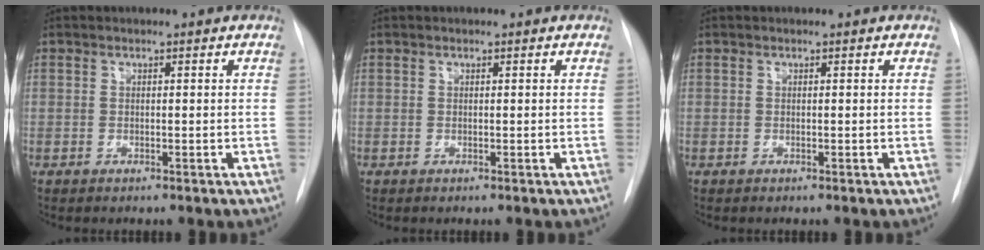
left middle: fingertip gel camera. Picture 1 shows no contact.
{"total": 0.0}
{"total": 0.0}